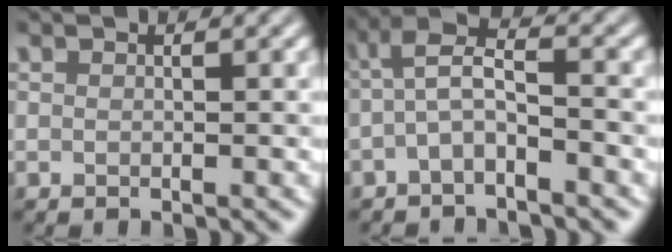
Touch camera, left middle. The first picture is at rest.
{"total": 3.2, "force": [-1.2, 0.9, 2.8], "torque": [-0.058, 0.015, -0.034]}